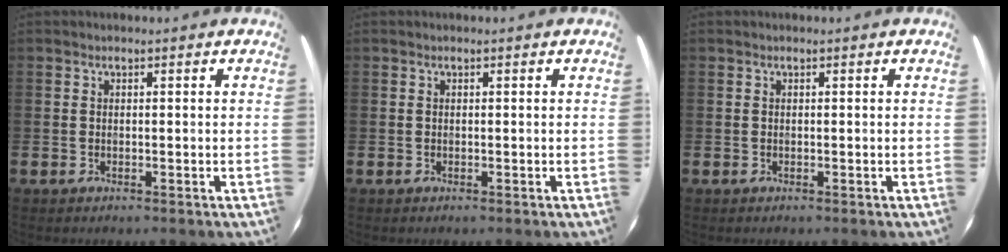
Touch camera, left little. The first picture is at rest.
{"total": 0.0}
{"total": 0.0}